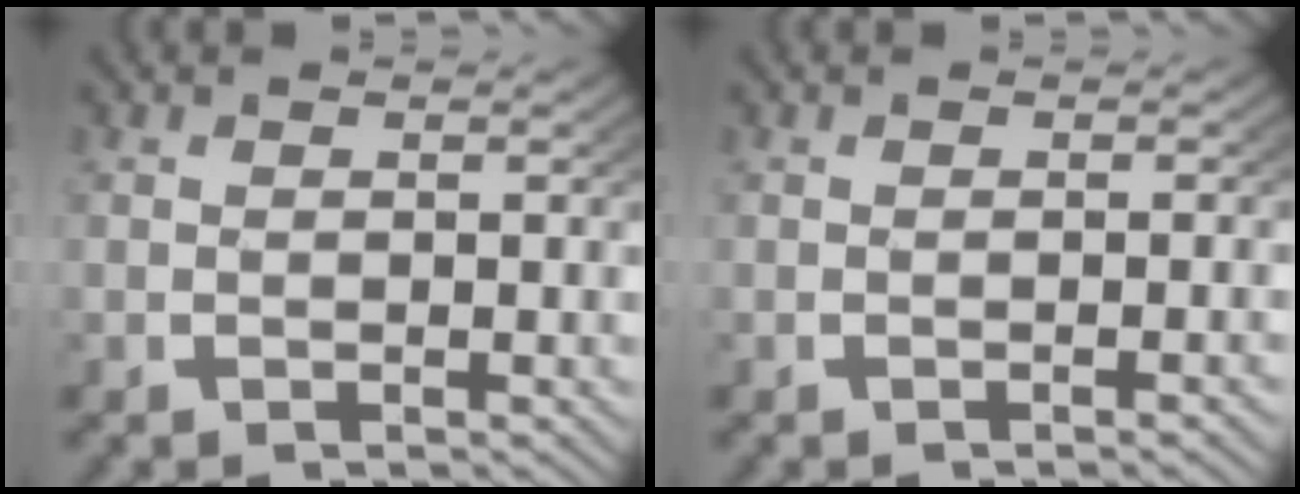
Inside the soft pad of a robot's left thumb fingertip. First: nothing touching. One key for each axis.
{"total": 0.7, "fx": -0.5, "fy": -0.2, "fz": 0.5, "tx": -0.008, "ty": 0.007, "tz": -0.008}